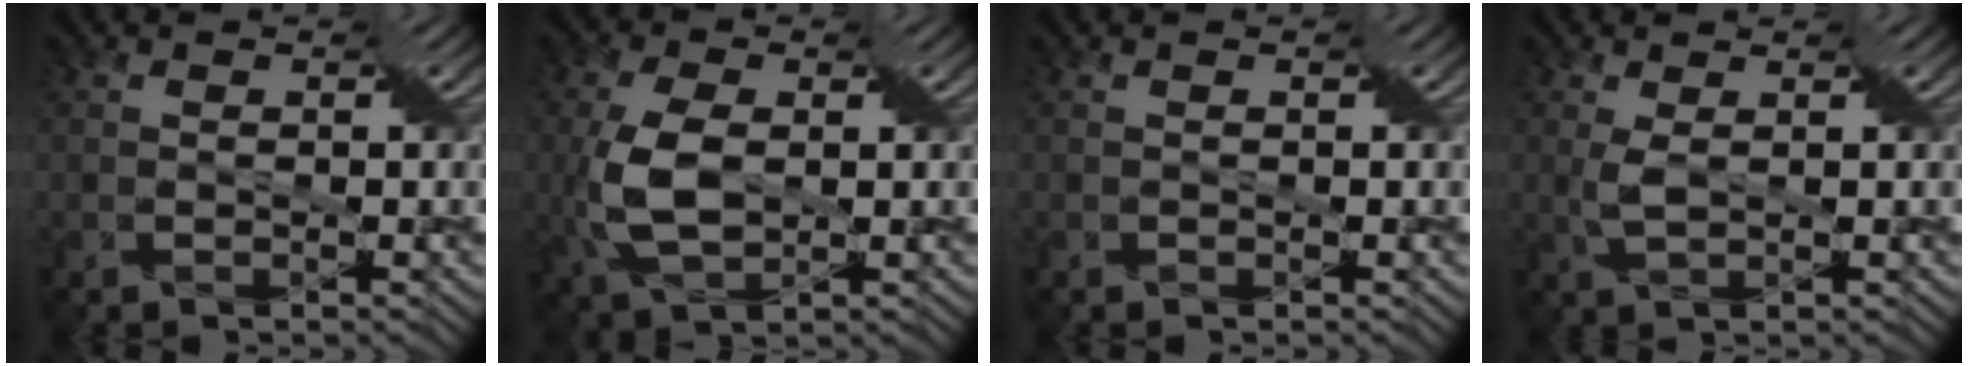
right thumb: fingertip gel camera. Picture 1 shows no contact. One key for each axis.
{"total": 8.5, "fx": -0.5, "fy": 4.4, "fz": 7.3, "tx": -0.169, "ty": -0.001, "tz": -0.009}
{"total": 0.0}
{"total": 2.6, "fx": 0.5, "fy": 0.8, "fz": 2.5, "tx": -0.059, "ty": 0.000, "tz": 0.015}